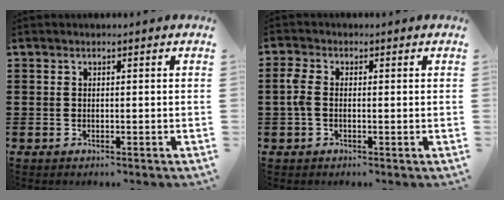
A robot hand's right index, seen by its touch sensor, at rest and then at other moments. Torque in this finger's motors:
{"motor_torque": [0.55, -0.38, 0.32, 0.10]}